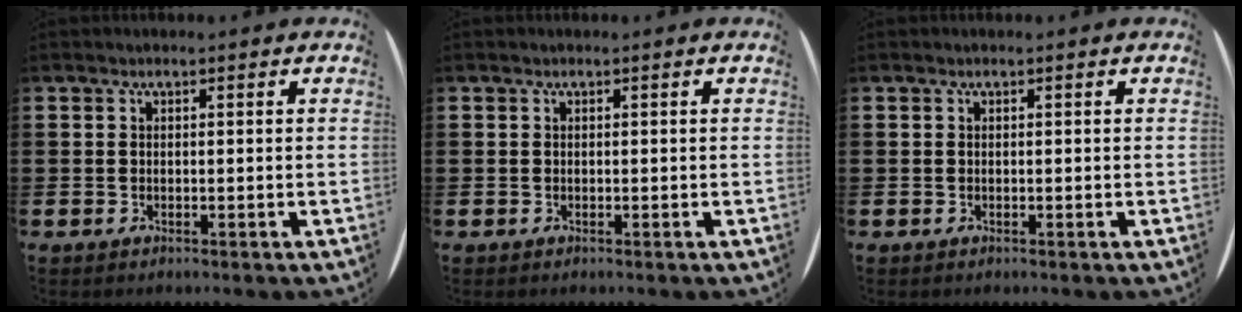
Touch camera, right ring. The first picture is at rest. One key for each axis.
{"total": 0.0}
{"total": 0.0}